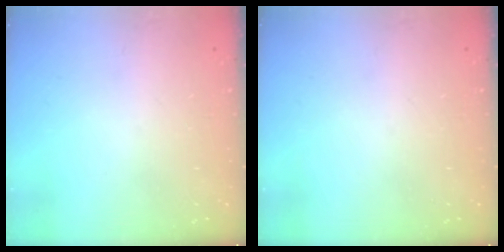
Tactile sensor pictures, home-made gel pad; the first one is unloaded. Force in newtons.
{"total": 0.0}